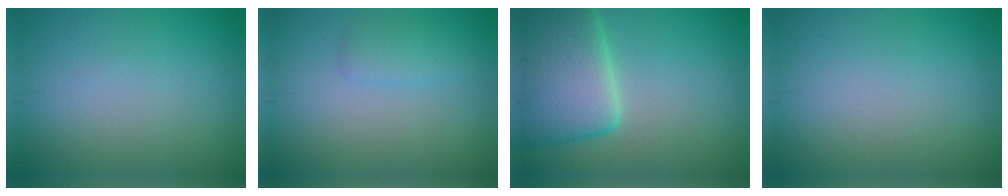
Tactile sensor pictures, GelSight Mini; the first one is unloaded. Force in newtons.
{"total": 1.6, "press": 1.6, "slide": 0.2}
{"total": 9.2, "press": 9.2, "slide": 0.7}
{"total": 0.0}